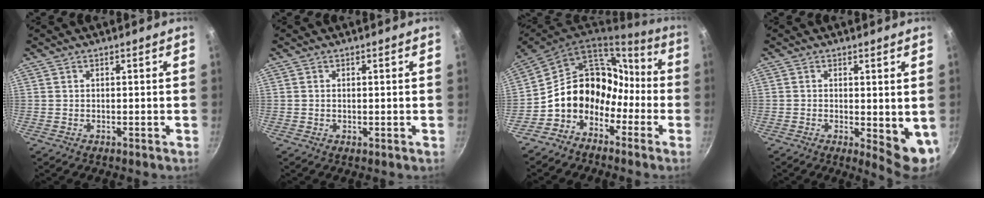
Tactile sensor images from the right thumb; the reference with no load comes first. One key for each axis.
{"total": 0.5, "fx": 0.1, "fy": 0.3, "fz": 0.4, "tx": -0.007, "ty": -0.001, "tz": 0.001}
{"total": 15.8, "fx": -5.4, "fy": 12.6, "fz": 7.9, "tx": -0.085, "ty": 0.086, "tz": -0.107}
{"total": 6.9, "fx": -0.3, "fy": 2.7, "fz": 6.3, "tx": -0.079, "ty": -0.015, "tz": 0.001}